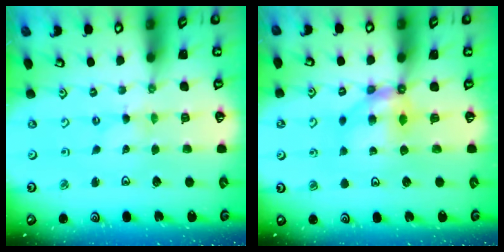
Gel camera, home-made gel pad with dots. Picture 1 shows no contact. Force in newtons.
{"total": 6.4, "press": 6.4, "slide": 0.3}